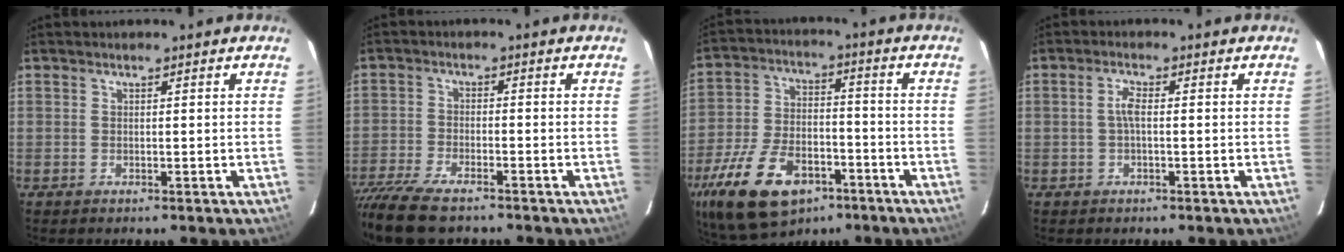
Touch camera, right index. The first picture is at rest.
{"total": 13.2, "force": [-10.8, 3.6, 6.7], "torque": [-0.167, -0.045, -0.198]}
{"total": 20.9, "force": [-11.7, 11.5, 13.0], "torque": [-0.290, -0.019, -0.192]}
{"total": 2.2, "force": [-0.2, 0.6, 2.1], "torque": [-0.046, 0.006, -0.004]}